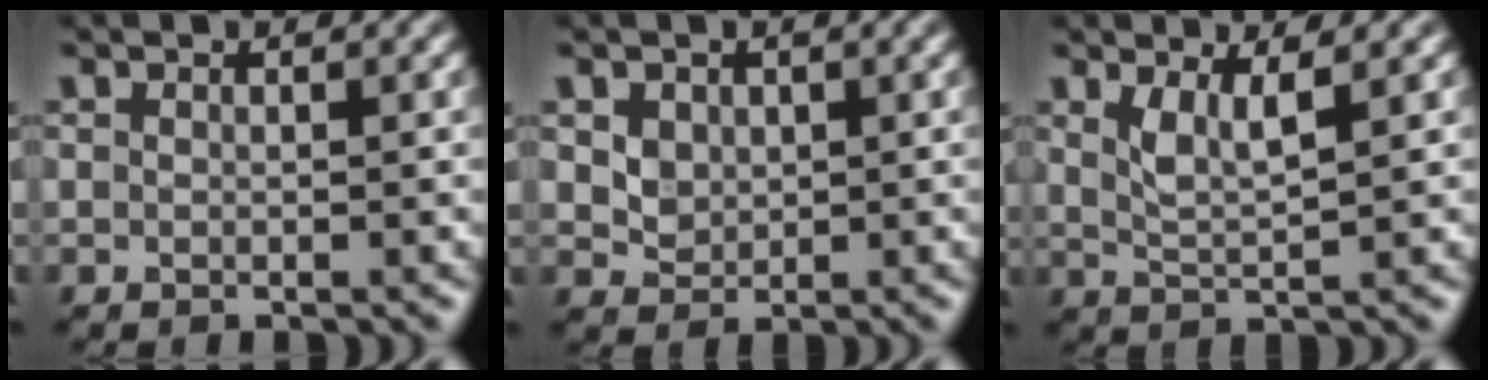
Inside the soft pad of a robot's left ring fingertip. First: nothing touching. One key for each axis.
{"total": 2.7, "fx": 1.2, "fy": 2.1, "fz": 1.2, "tx": -0.037, "ty": 0.000, "tz": 0.037}
{"total": 2.6, "fx": 1.3, "fy": 0.6, "fz": 2.1, "tx": -0.040, "ty": -0.007, "tz": 0.029}